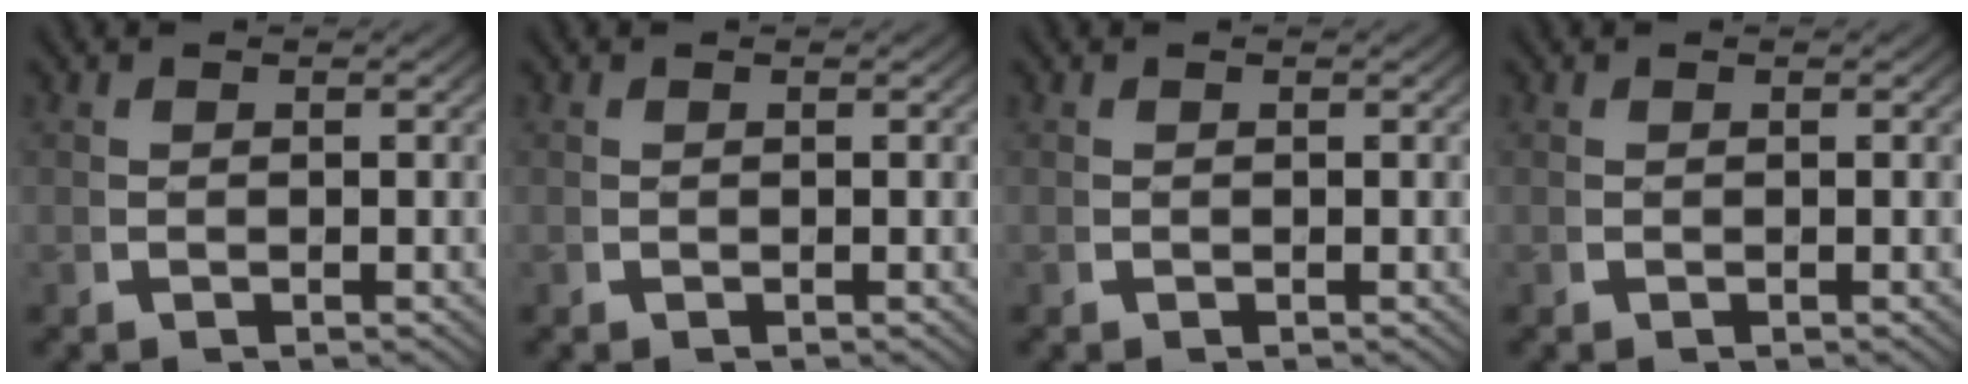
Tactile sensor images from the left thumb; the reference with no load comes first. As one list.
[{"total": 0.0}, {"total": 0.0}, {"total": 0.0}]